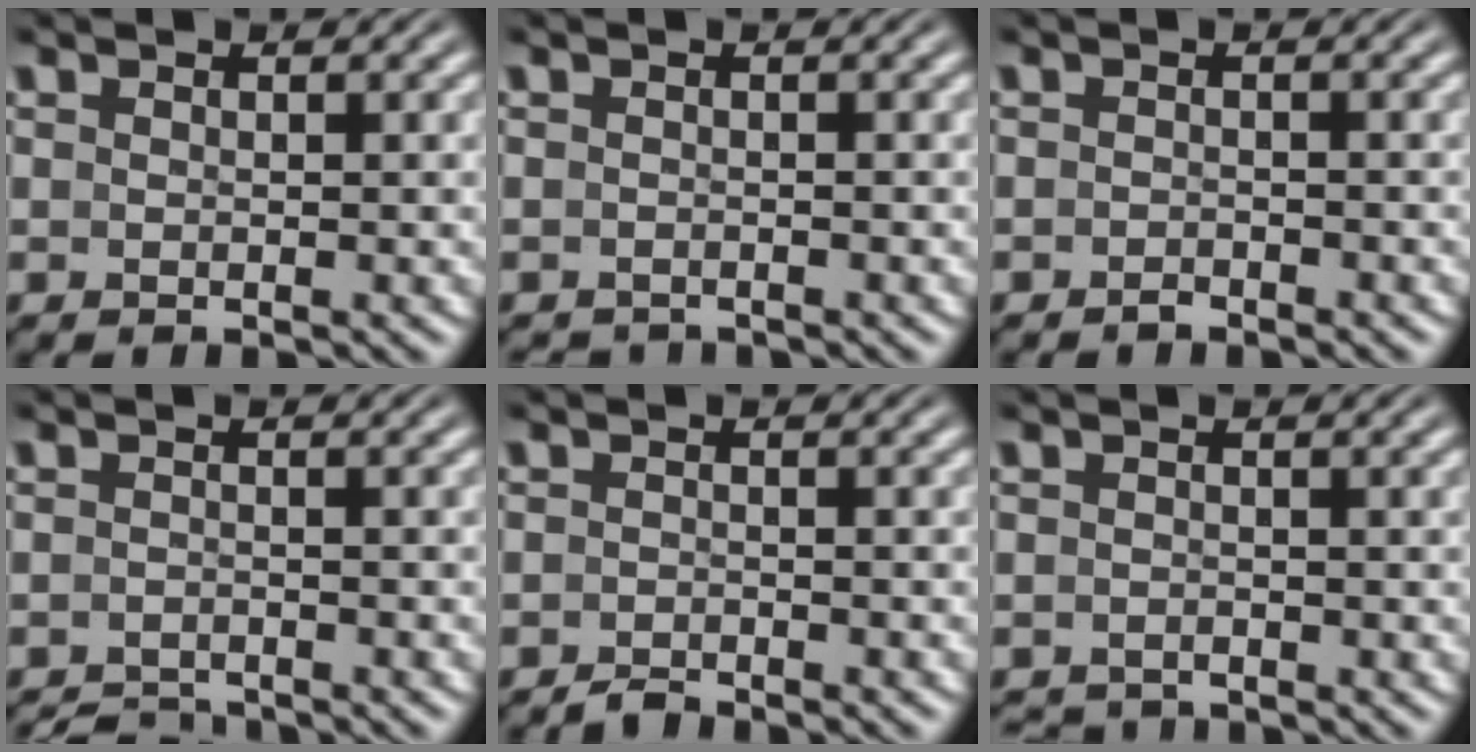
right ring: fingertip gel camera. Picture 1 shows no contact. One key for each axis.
{"total": 1.7, "fx": -1.6, "fy": -0.2, "fz": -0.2, "tx": -0.001, "ty": -0.011, "tz": -0.022}
{"total": 1.1, "fx": -1.1, "fy": -0.2, "fz": -0.1, "tx": 0.000, "ty": -0.003, "tz": -0.016}
{"total": 2.9, "fx": -2.9, "fy": 0.0, "fz": 0.0, "tx": 0.000, "ty": -0.016, "tz": -0.045}
{"total": 1.6, "fx": -1.6, "fy": -0.2, "fz": 0.0, "tx": -0.001, "ty": -0.003, "tz": -0.028}
{"total": 1.9, "fx": -1.9, "fy": 0.1, "fz": -0.2, "tx": -0.002, "ty": -0.016, "tz": -0.025}